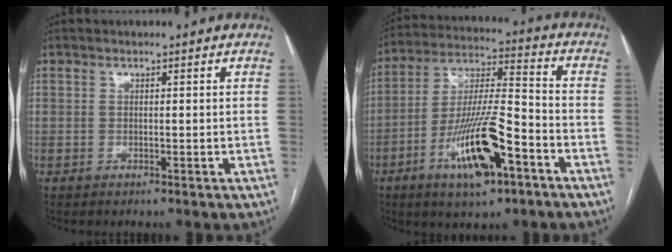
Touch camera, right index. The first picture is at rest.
{"total": 15.7, "force": [-7.3, 3.4, 13.5], "torque": [-0.259, -0.005, -0.123]}